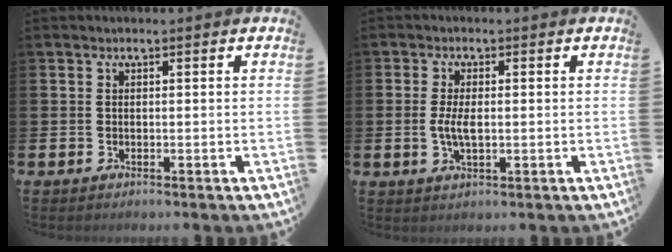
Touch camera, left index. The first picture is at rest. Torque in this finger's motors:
{"motor_torque": [0.84, 0.47, 0.10, 0.09]}